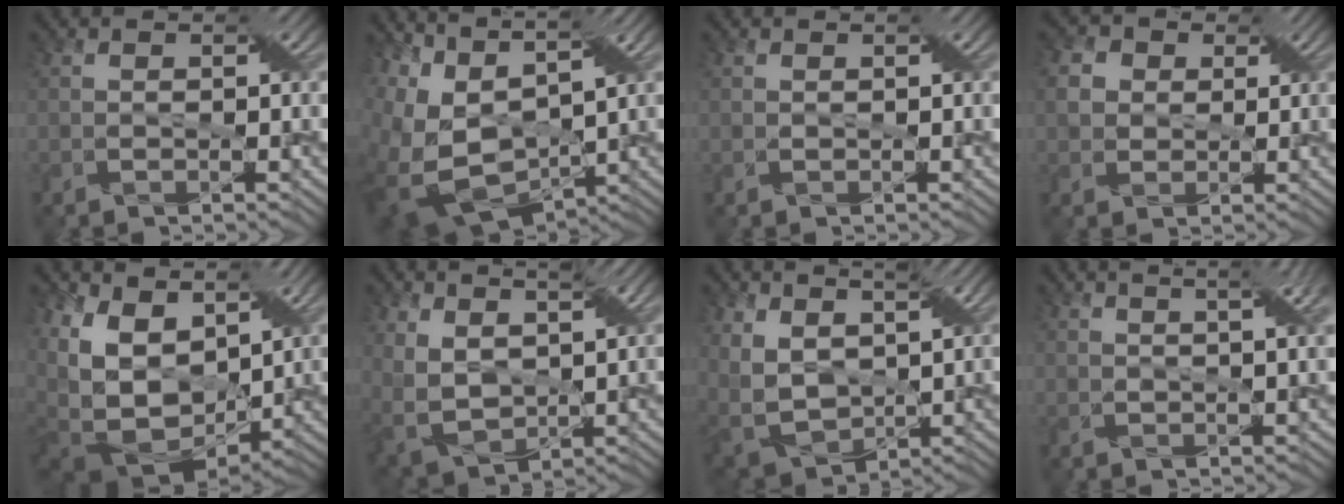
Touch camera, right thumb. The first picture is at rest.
{"total": 14.2, "force": [2.5, 8.7, 11.0], "torque": [-0.276, 0.008, 0.099]}
{"total": 0.0}
{"total": 5.2, "force": [1.5, 4.5, 2.0], "torque": [-0.073, 0.011, 0.017]}
{"total": 16.8, "force": [3.8, 11.6, 11.6], "torque": [-0.273, 0.000, 0.100]}
{"total": 7.6, "force": [3.9, 3.9, 5.1], "torque": [-0.142, -0.002, 0.081]}
{"total": 8.9, "force": [4.0, 5.1, 6.1], "torque": [-0.165, 0.000, 0.081]}
{"total": 7.2, "force": [4.0, 1.8, 5.7], "torque": [-0.067, 0.036, 0.034]}